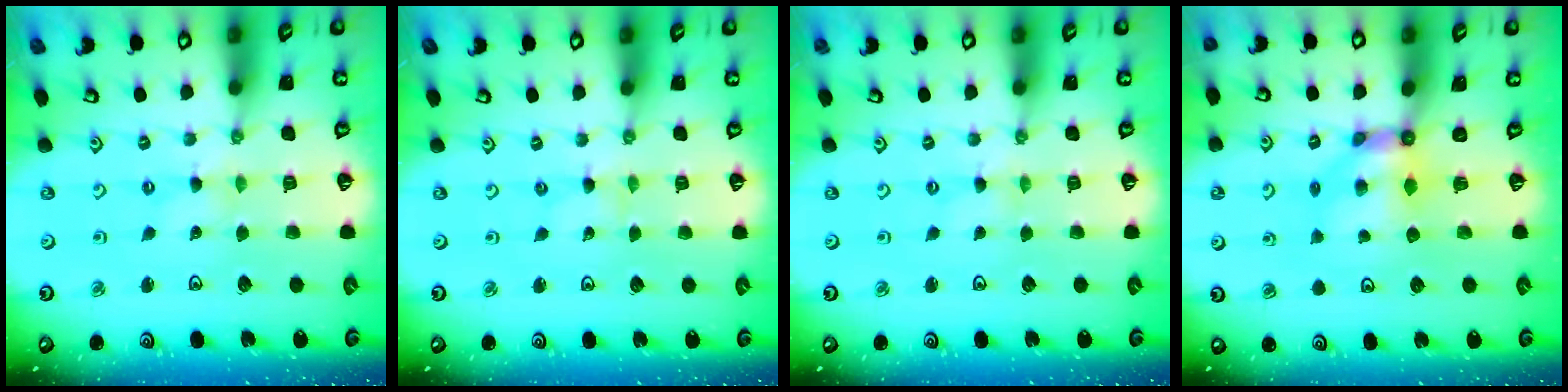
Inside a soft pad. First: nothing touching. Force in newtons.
{"total": 0.0}
{"total": 0.0}
{"total": 5.7, "press": 5.7, "slide": 0.2}